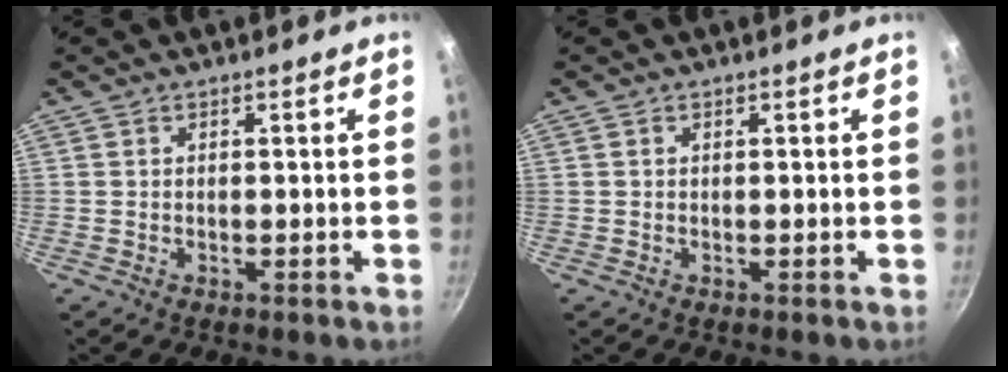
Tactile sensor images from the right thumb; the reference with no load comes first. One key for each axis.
{"total": 0.0}